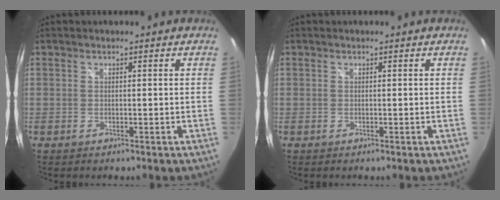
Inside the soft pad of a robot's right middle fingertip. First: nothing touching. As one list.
[{"total": 0.0}]